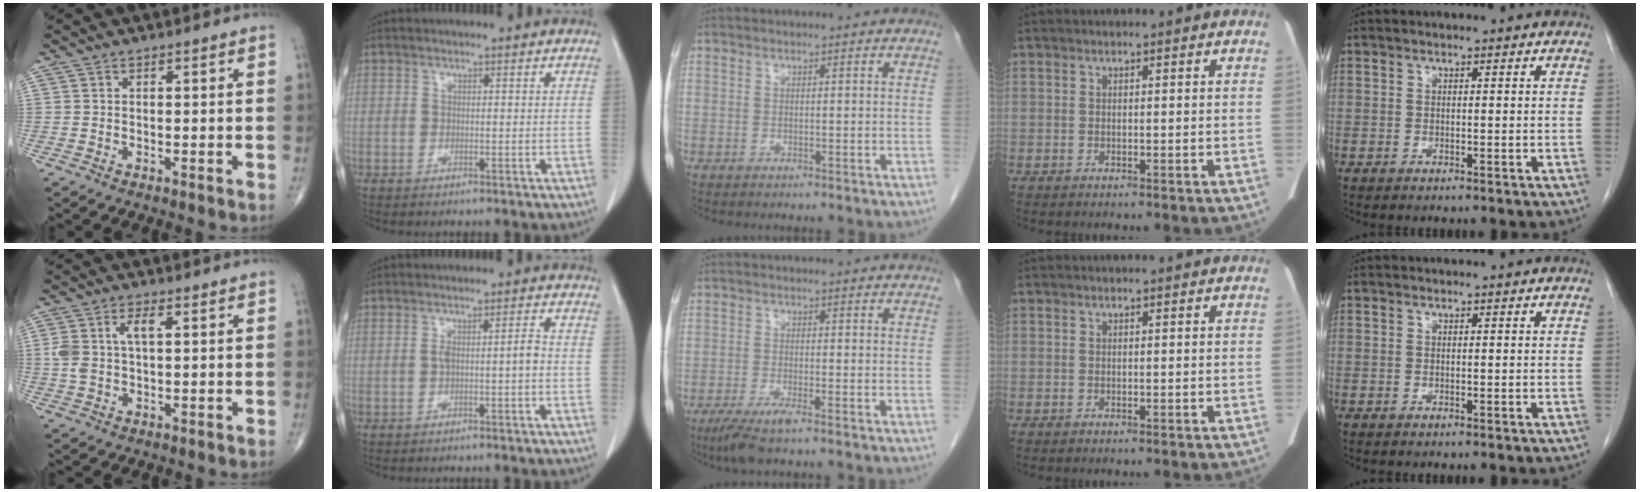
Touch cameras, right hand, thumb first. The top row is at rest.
{"thumb": {"total": 5.7, "force": [1.2, 2.8, 4.8], "torque": [-0.114, 0.015, 0.025]}, "index": {"total": 2.9, "force": [-0.4, 0.2, 2.9], "torque": [-0.053, 0.008, -0.005]}, "middle": {"total": 4.5, "force": [-3.1, 0.1, 3.2], "torque": [-0.064, -0.013, -0.059]}}